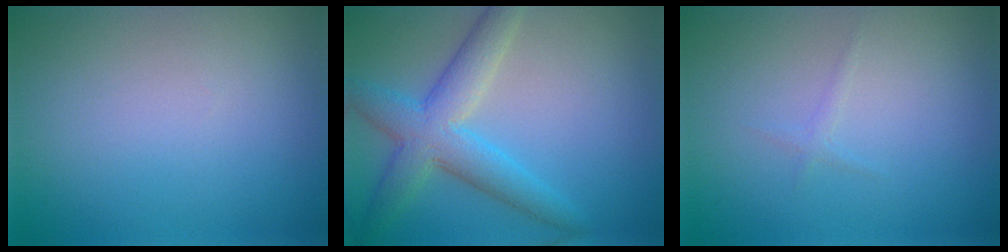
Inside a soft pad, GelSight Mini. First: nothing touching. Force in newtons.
{"total": 5.6, "press": 5.6, "slide": 0.3}
{"total": 0.6, "press": 0.6, "slide": 0.1}